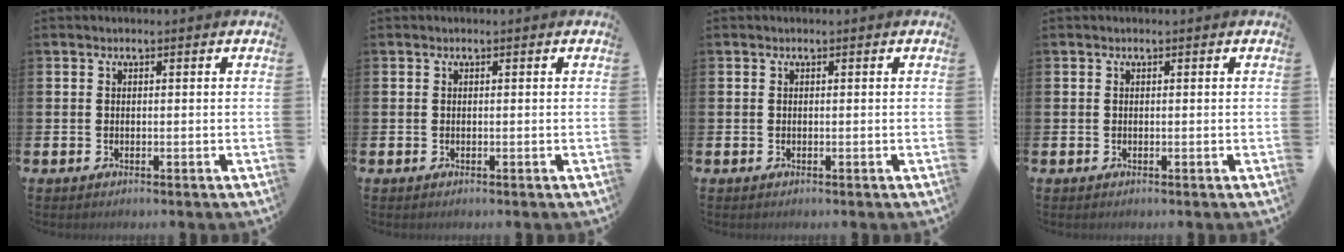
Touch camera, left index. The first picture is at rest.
{"total": 0.0}
{"total": 0.0}
{"total": 0.0}